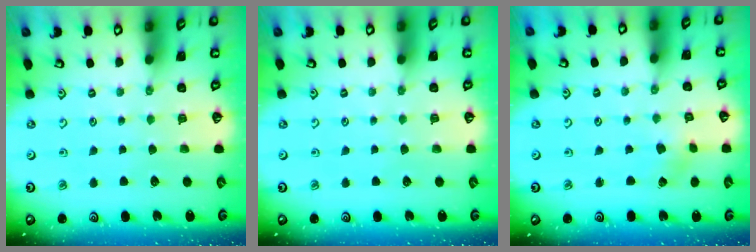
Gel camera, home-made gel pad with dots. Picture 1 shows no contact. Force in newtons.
{"total": 0.0}
{"total": 1.6, "press": 1.6, "slide": 0.1}